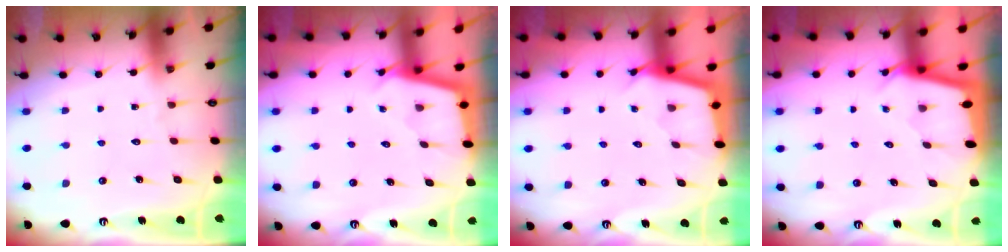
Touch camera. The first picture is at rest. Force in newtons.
{"total": 2.1, "press": 2.1, "slide": 0.2}
{"total": 2.7, "press": 2.7, "slide": 0.2}
{"total": 2.1, "press": 2.1, "slide": 0.2}